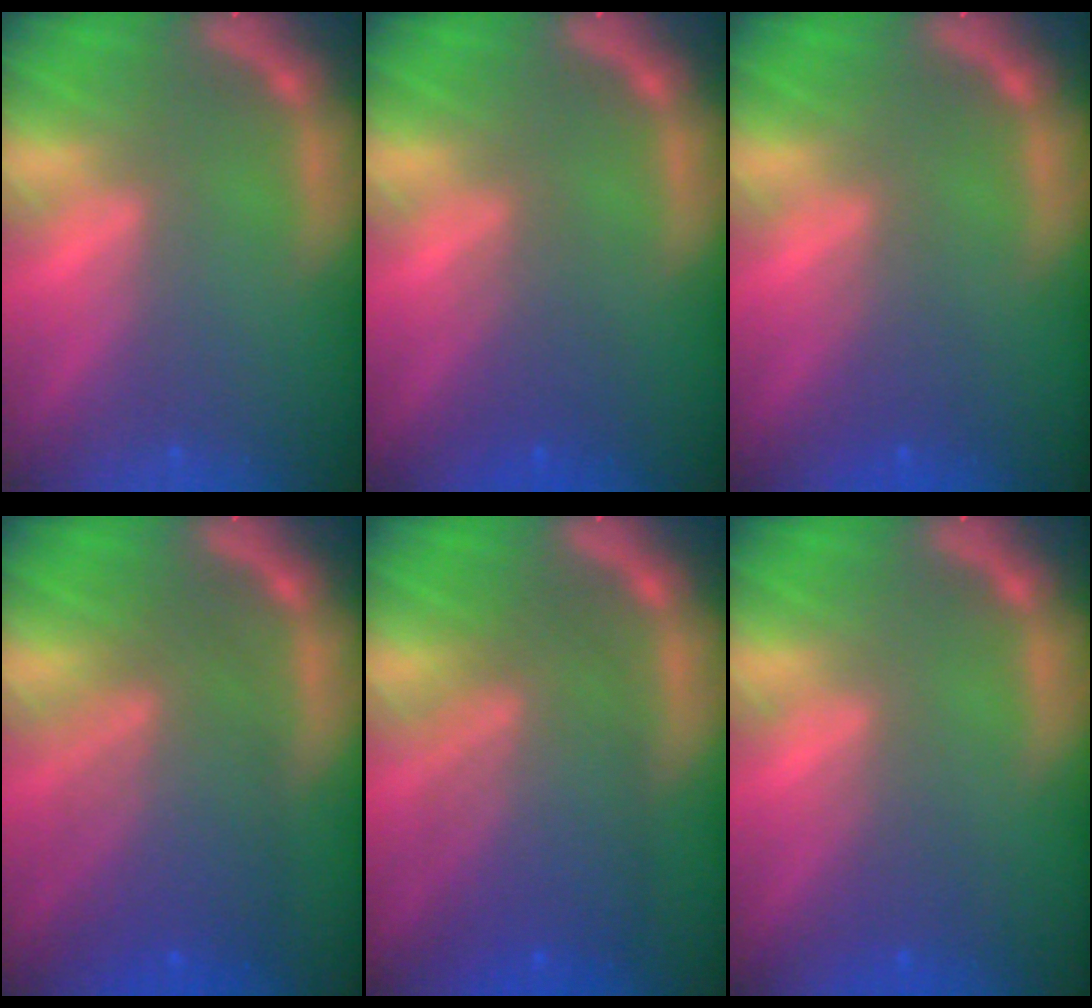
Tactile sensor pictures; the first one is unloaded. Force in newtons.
{"total": 2.5}
{"total": 2.0}
{"total": 7.5}
{"total": 8.1}
{"total": 2.0}